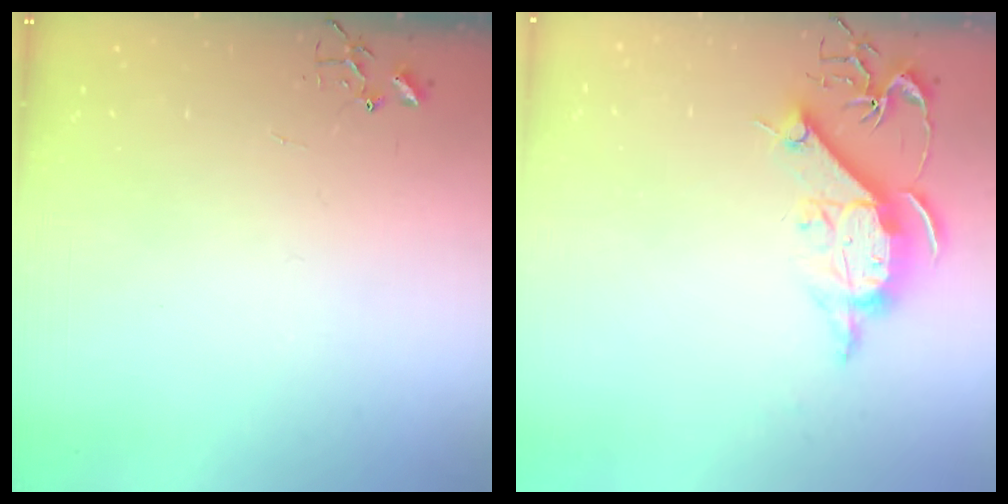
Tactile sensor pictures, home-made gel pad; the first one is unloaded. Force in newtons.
{"total": 11.7, "press": 11.7, "slide": 0.6}